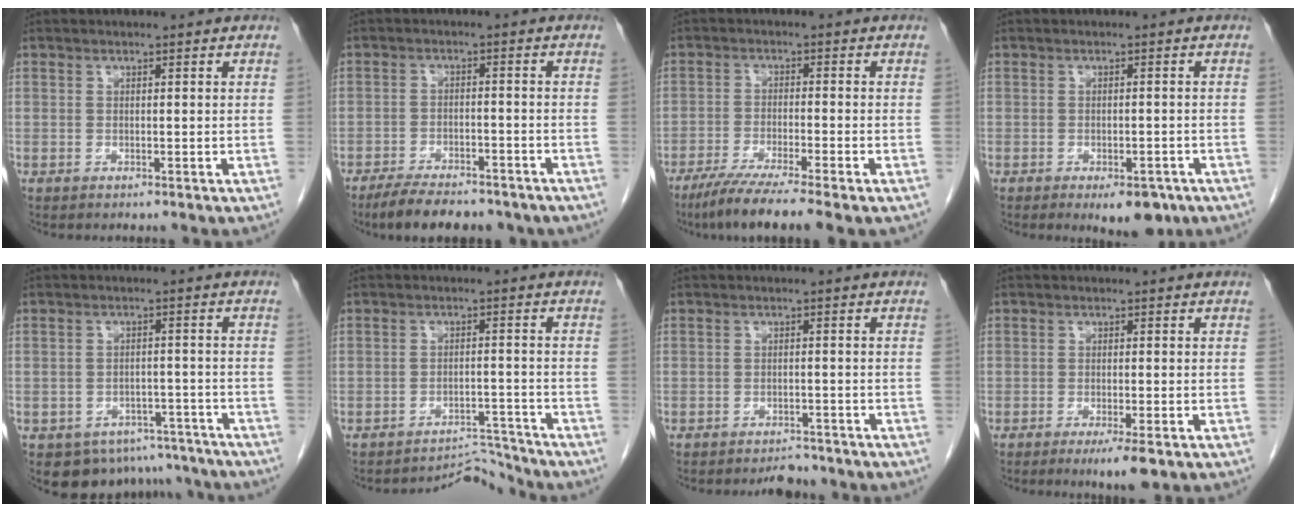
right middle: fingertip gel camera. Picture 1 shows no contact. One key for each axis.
{"total": 10.9, "fx": -8.9, "fy": 3.5, "fz": 5.2, "tx": -0.076, "ty": -0.004, "tz": -0.127}
{"total": 8.2, "fx": -6.1, "fy": -0.5, "fz": 5.4, "tx": -0.087, "ty": -0.022, "tz": -0.102}
{"total": 5.5, "fx": -3.5, "fy": 2.3, "fz": 3.6, "tx": -0.036, "ty": -0.001, "tz": -0.041}
{"total": 9.7, "fx": -7.8, "fy": 5.6, "fz": 1.5, "tx": -0.005, "ty": 0.017, "tz": -0.087}
{"total": 4.5, "fx": -4.1, "fy": -0.1, "fz": -1.8, "tx": 0.041, "ty": 0.017, "tz": -0.058}
{"total": 3.0, "fx": -2.8, "fy": 1.1, "fz": 0.4, "tx": -0.008, "ty": -0.001, "tz": -0.041}
{"total": 3.8, "fx": -2.2, "fy": 0.6, "fz": 3.1, "tx": -0.045, "ty": -0.008, "tz": -0.032}